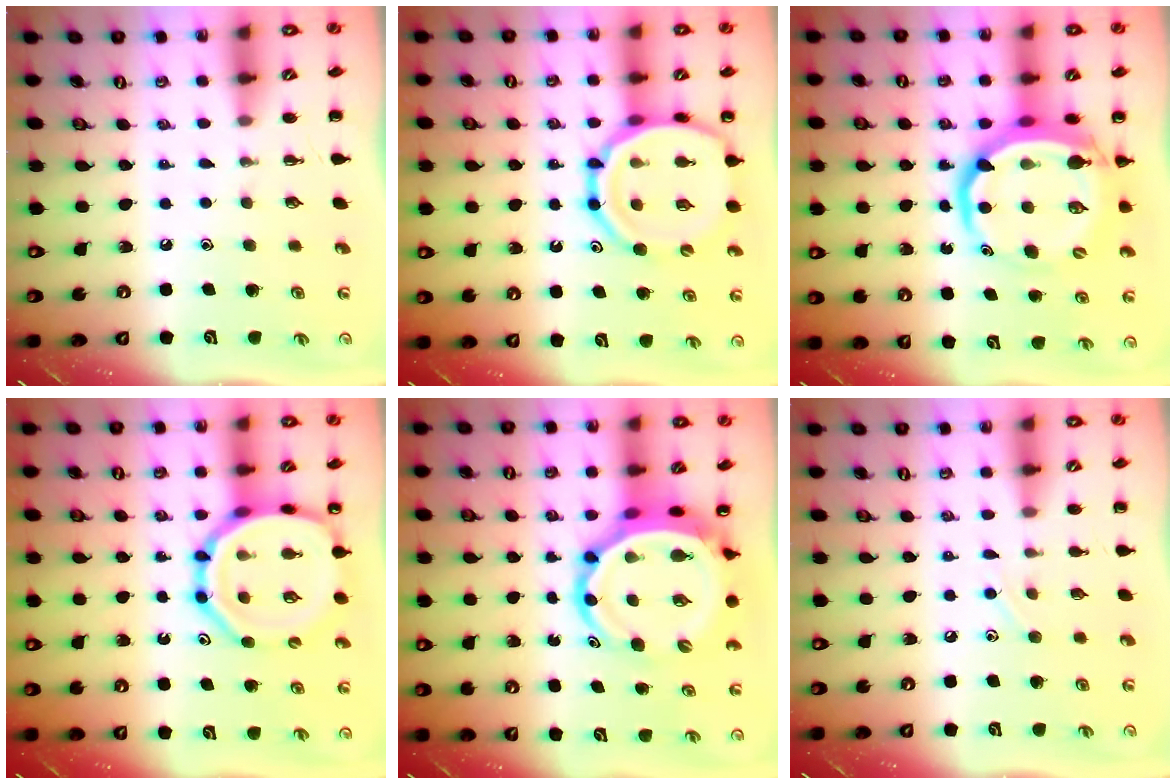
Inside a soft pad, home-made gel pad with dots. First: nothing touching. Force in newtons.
{"total": 18.0, "press": 17.6, "slide": 3.9}
{"total": 13.8, "press": 13.4, "slide": 3.5}
{"total": 17.6, "press": 17.3, "slide": 3.1}
{"total": 9.1, "press": 8.7, "slide": 2.5}
{"total": 4.6, "press": 4.3, "slide": 1.5}